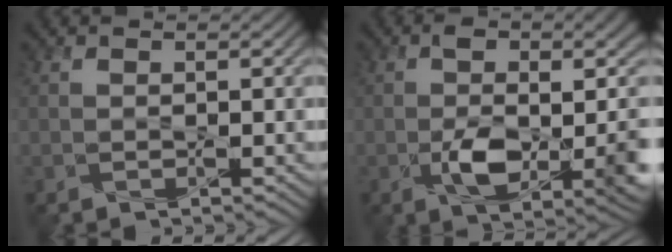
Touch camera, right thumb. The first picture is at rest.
{"total": 11.0, "force": [-1.4, 5.2, 9.5], "torque": [-0.165, -0.022, -0.013]}